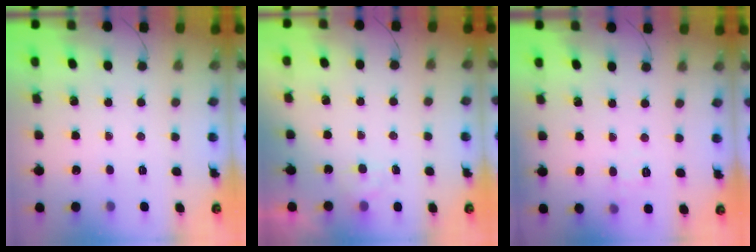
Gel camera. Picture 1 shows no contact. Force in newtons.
{"total": 1.3, "press": 0.7, "slide": 1.0}
{"total": 5.7, "press": 5.5, "slide": 1.2}